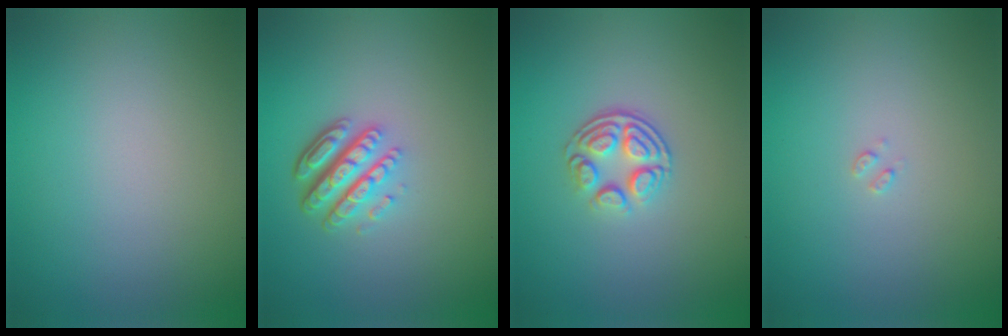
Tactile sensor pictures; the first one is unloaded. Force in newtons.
{"total": 4.9, "press": 3.5, "slide": 3.5}
{"total": 3.4, "press": 2.6, "slide": 2.3}
{"total": 0.6, "press": 0.6, "slide": 0.2}